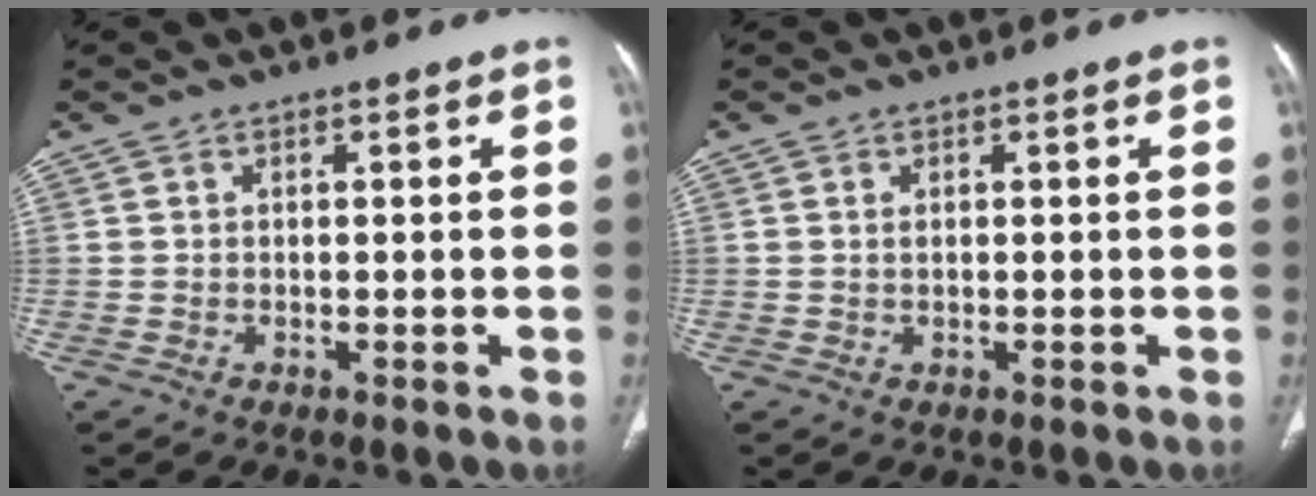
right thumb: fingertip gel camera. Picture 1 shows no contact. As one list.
[{"total": 0.8, "force": [0.3, 0.4, 0.7], "torque": [-0.016, 0.002, 0.009]}]